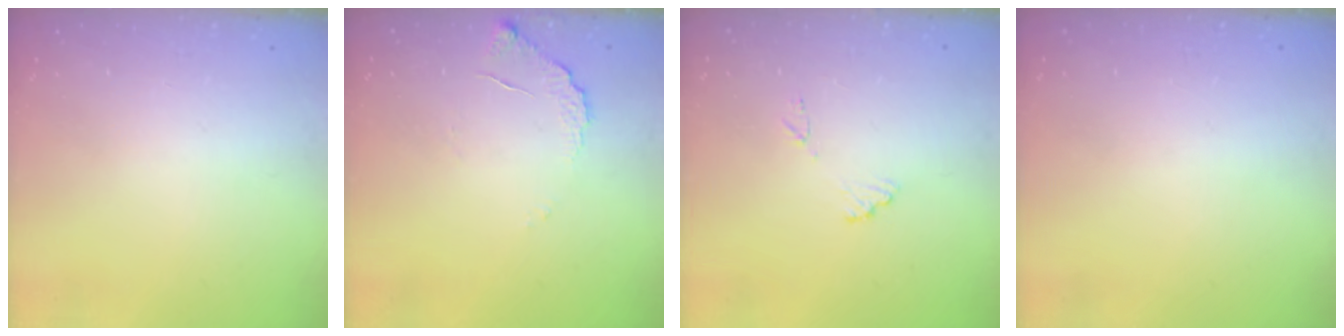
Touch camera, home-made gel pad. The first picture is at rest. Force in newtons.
{"total": 8.3, "press": 8.3, "slide": 0.3}
{"total": 7.4, "press": 7.4, "slide": 0.5}
{"total": 3.6, "press": 3.6, "slide": 0.2}